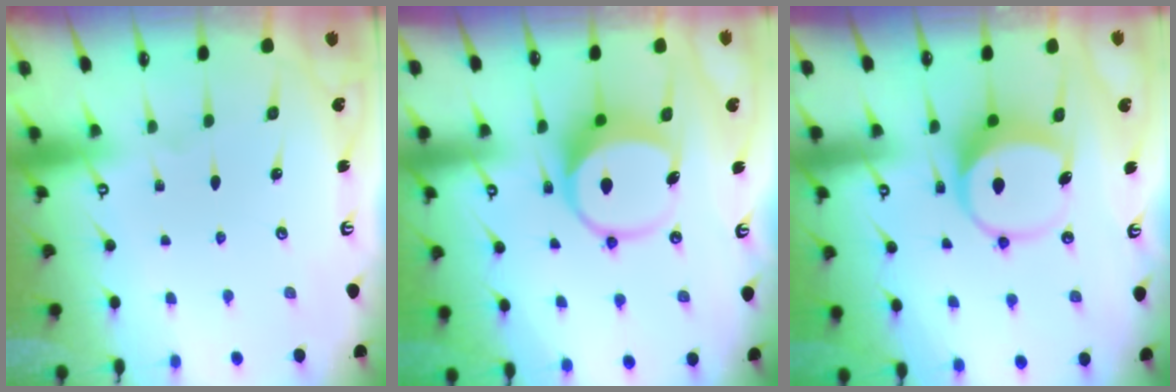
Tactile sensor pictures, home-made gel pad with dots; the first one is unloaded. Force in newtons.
{"total": 8.2, "press": 8.1, "slide": 1.1}
{"total": 8.4, "press": 8.2, "slide": 1.4}